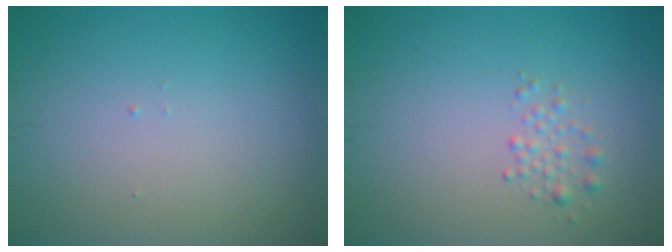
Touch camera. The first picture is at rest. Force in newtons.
{"total": 1.2, "press": 1.1, "slide": 0.1}